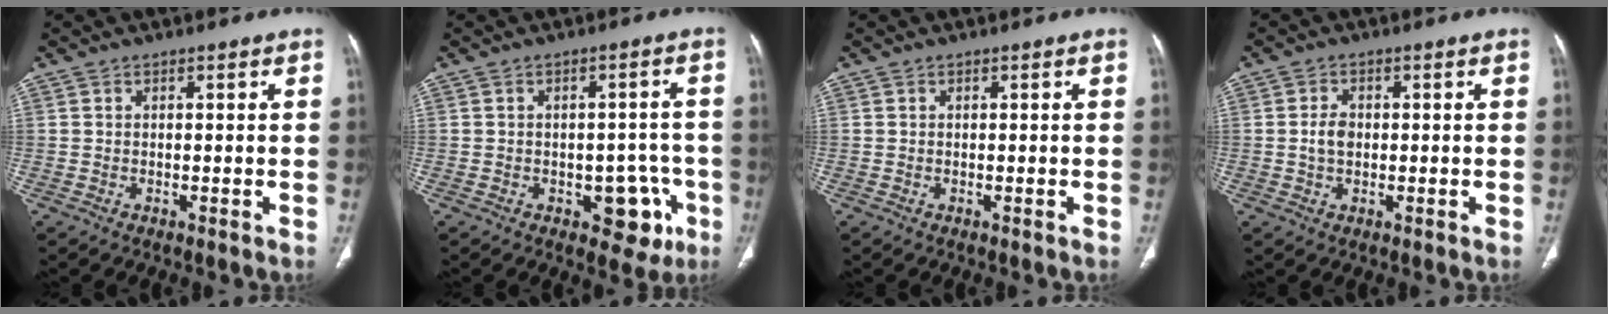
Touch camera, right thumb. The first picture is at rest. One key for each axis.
{"total": 7.6, "fx": -3.1, "fy": 4.7, "fz": 5.1, "tx": -0.024, "ty": 0.020, "tz": -0.033}
{"total": 0.0}
{"total": 3.2, "fx": 0.0, "fy": 2.2, "fz": 2.3, "tx": -0.042, "ty": 0.005, "tz": 0.000}